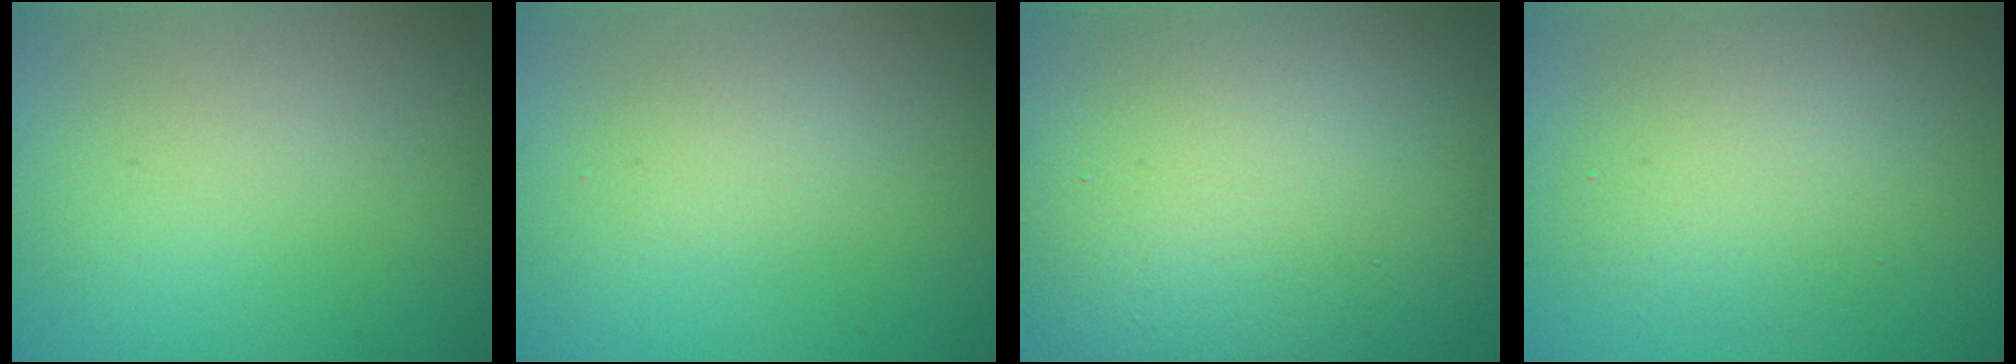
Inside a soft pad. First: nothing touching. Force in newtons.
{"total": 1.2, "press": 1.2, "slide": 0.0}
{"total": 17.1, "press": 17.0, "slide": 1.1}
{"total": 4.1, "press": 4.1, "slide": 0.3}